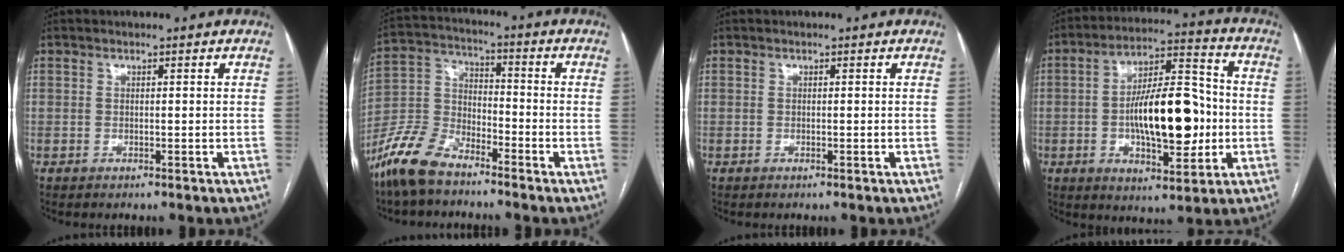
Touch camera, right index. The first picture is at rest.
{"total": 10.2, "force": [-8.1, 3.9, 4.9], "torque": [-0.113, 0.001, -0.167]}
{"total": 0.0}
{"total": 16.3, "force": [-1.8, 5.8, 15.1], "torque": [-0.251, 0.020, -0.024]}